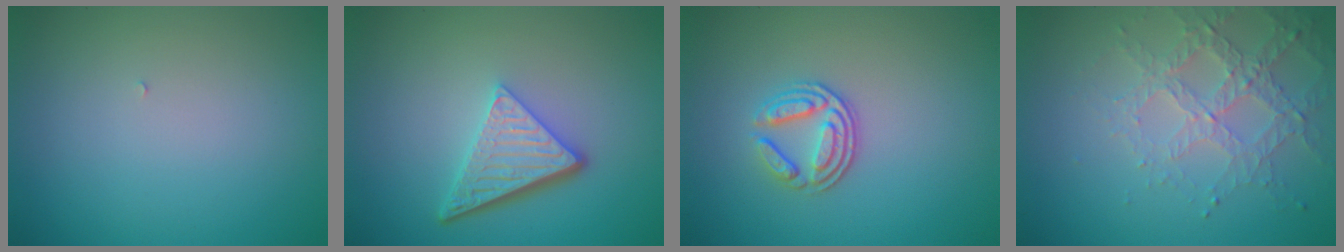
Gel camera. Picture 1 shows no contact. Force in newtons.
{"total": 4.9, "press": 3.5, "slide": 3.4}
{"total": 3.2, "press": 2.5, "slide": 1.9}
{"total": 3.1, "press": 3.0, "slide": 0.8}